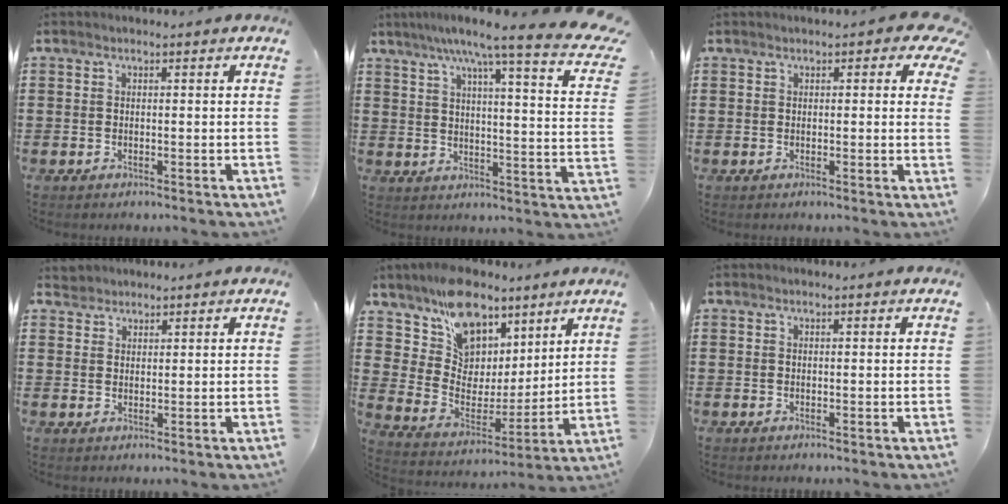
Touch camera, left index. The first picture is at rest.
{"total": 8.7, "force": [6.8, -0.1, 5.3], "torque": [-0.115, -0.038, 0.106]}
{"total": 1.9, "force": [1.0, 0.9, 1.4], "torque": [-0.016, 0.002, 0.013]}
{"total": 1.8, "force": [1.5, 0.9, -0.2], "torque": [-0.002, 0.004, 0.030]}
{"total": 11.5, "force": [9.0, 6.8, 2.5], "torque": [-0.086, -0.062, 0.172]}
{"total": 0.0}